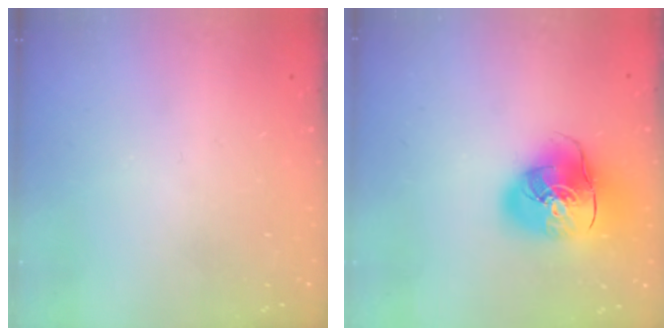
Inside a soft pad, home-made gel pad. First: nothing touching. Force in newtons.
{"total": 18.6, "press": 18.3, "slide": 3.1}